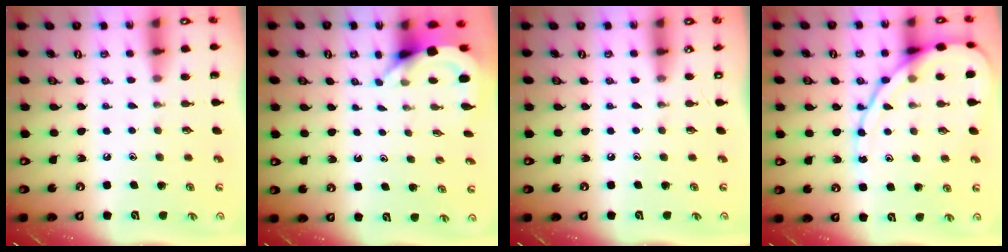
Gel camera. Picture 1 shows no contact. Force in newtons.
{"total": 3.8, "press": 3.8, "slide": 0.3}
{"total": 0.0}
{"total": 12.8, "press": 12.7, "slide": 1.3}